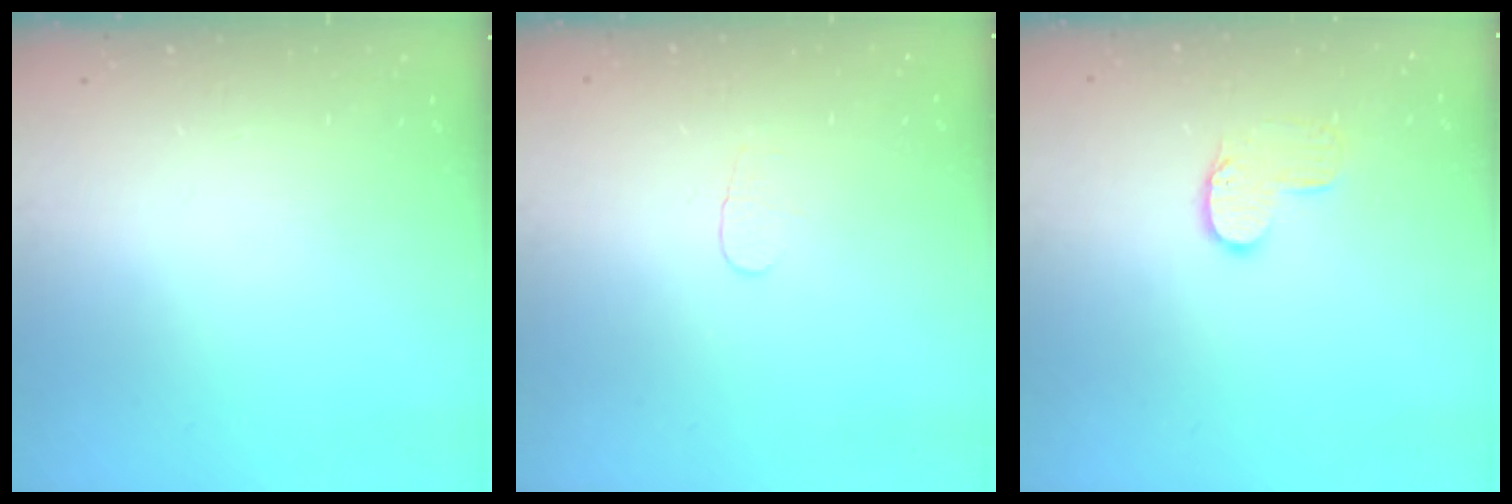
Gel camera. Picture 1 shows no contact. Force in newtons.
{"total": 3.8, "press": 3.8, "slide": 0.3}
{"total": 7.4, "press": 7.4, "slide": 0.2}